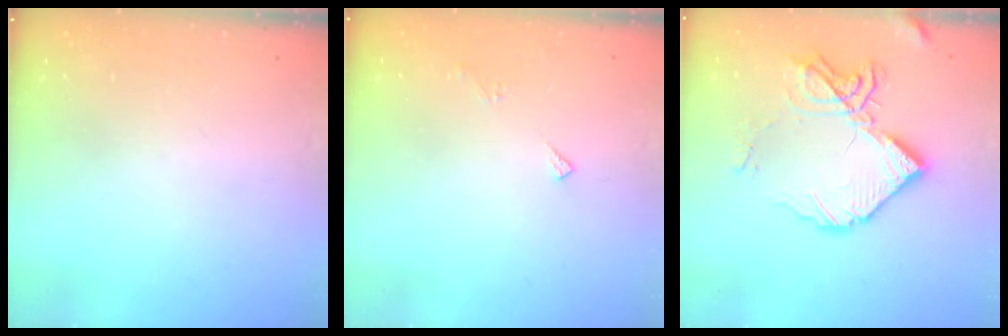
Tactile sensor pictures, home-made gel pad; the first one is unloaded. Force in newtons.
{"total": 4.3, "press": 4.3, "slide": 0.7}
{"total": 15.4, "press": 15.3, "slide": 1.2}